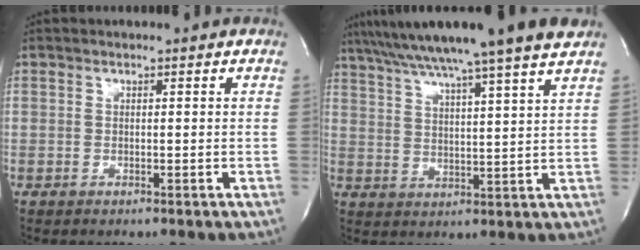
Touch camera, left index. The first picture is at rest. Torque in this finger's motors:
{"motor_torque": [0.79, -0.87, 1.03, 0.21]}